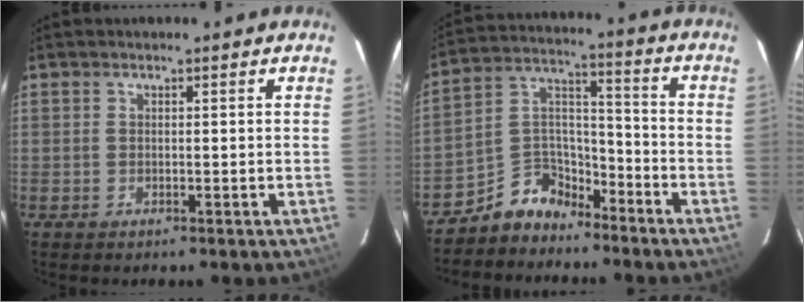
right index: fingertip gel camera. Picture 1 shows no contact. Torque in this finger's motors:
{"motor_torque": [0.64, -0.69, 0.03, -0.01]}